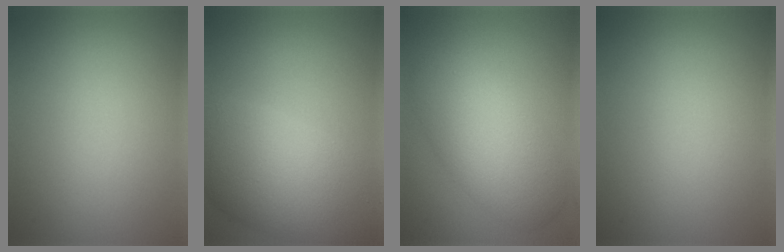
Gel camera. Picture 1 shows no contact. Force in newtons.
{"total": 9.9, "press": 9.9, "slide": 0.3}
{"total": 6.4, "press": 6.4, "slide": 0.2}
{"total": 0.0}